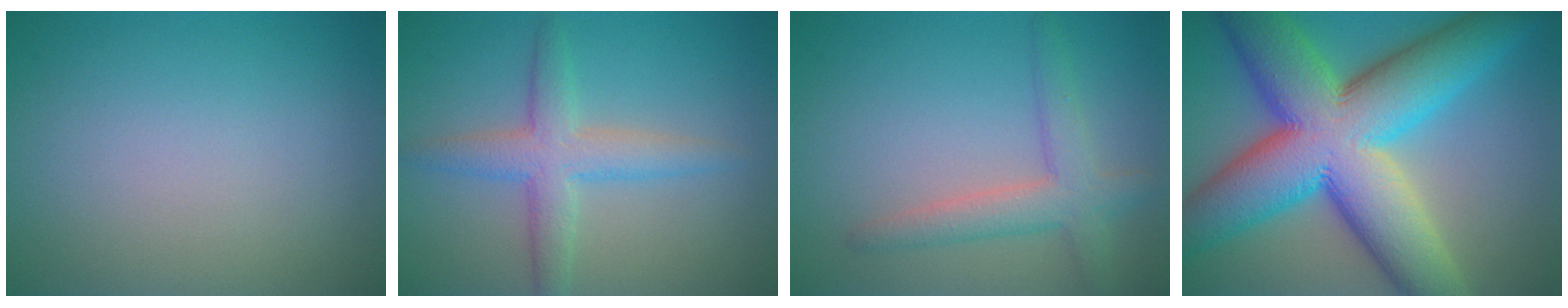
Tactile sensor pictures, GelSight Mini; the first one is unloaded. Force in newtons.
{"total": 4.1, "press": 4.1, "slide": 0.0}
{"total": 3.5, "press": 3.5, "slide": 0.2}
{"total": 16.5, "press": 16.5, "slide": 0.3}